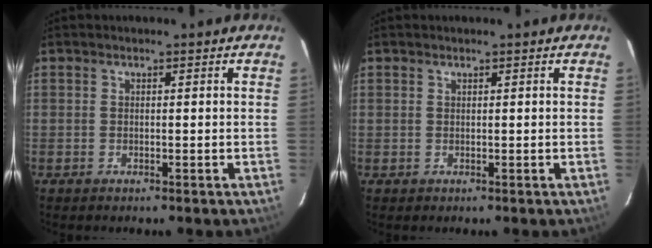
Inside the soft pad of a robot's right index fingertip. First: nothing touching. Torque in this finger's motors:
{"motor_torque": [-0.53, 0.10, -0.64, -0.21]}